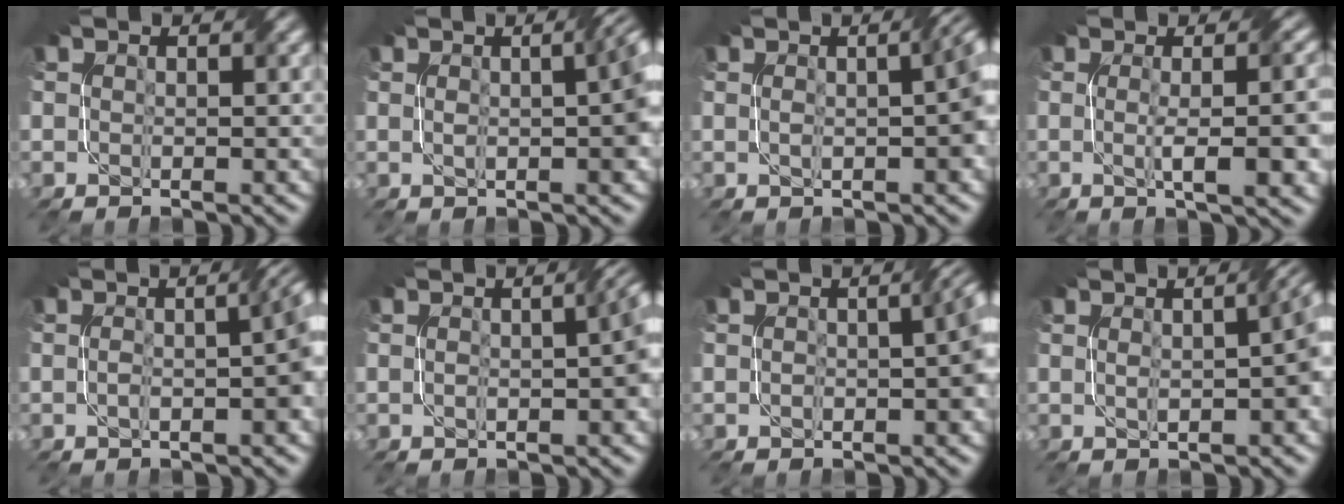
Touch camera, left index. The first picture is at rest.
{"total": 4.7, "force": [0.2, 1.4, 4.5], "torque": [-0.049, 0.011, 0.003]}
{"total": 4.6, "force": [0.1, 1.3, 4.4], "torque": [-0.049, 0.011, 0.001]}
{"total": 6.7, "force": [-0.6, 1.9, 6.4], "torque": [-0.069, 0.007, -0.007]}
{"total": 4.8, "force": [-0.5, 1.4, 4.6], "torque": [-0.054, 0.009, -0.007]}
{"total": 3.4, "force": [-0.2, 0.8, 3.4], "torque": [-0.047, 0.010, -0.005]}
{"total": 2.9, "force": [-0.4, 0.7, 2.8], "torque": [-0.043, 0.010, -0.009]}
{"total": 4.8, "force": [0.2, 1.4, 4.6], "torque": [-0.049, 0.009, 0.005]}